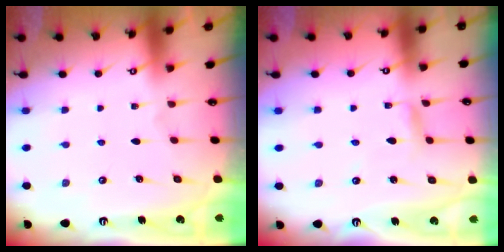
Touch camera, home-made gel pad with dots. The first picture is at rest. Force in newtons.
{"total": 2.7, "press": 2.7, "slide": 0.2}